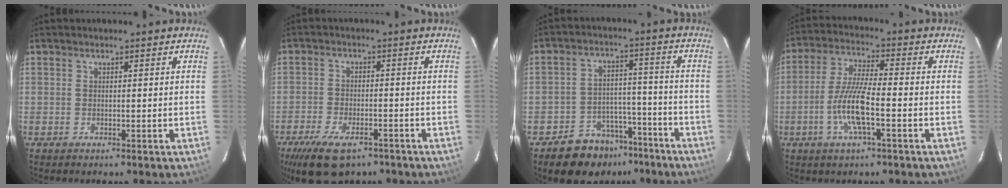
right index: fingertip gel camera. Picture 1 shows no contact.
{"total": 11.4, "force": [-7.7, 5.1, 6.6], "torque": [-0.150, -0.019, -0.131]}
{"total": 11.5, "force": [-8.3, 7.2, 3.4], "torque": [-0.072, 0.031, -0.108]}
{"total": 9.2, "force": [-3.1, 1.4, 8.5], "torque": [-0.177, 0.000, -0.064]}